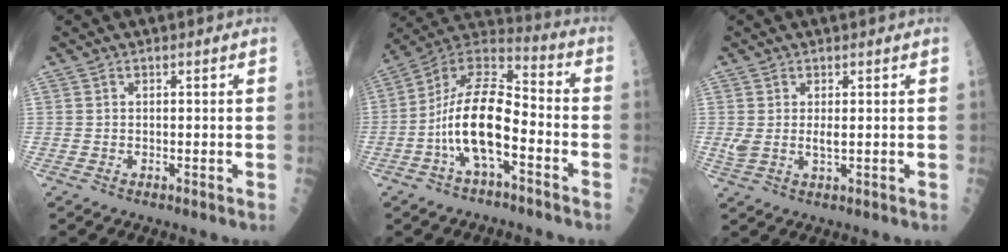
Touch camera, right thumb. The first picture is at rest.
{"total": 15.5, "force": [-4.4, 6.3, 13.5], "torque": [-0.250, 0.059, -0.084]}
{"total": 3.2, "force": [0.4, 1.1, 2.9], "torque": [-0.066, 0.000, 0.015]}